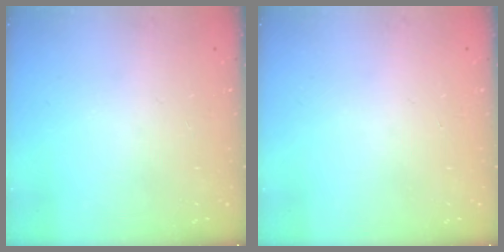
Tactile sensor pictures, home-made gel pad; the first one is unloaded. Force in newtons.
{"total": 0.0}